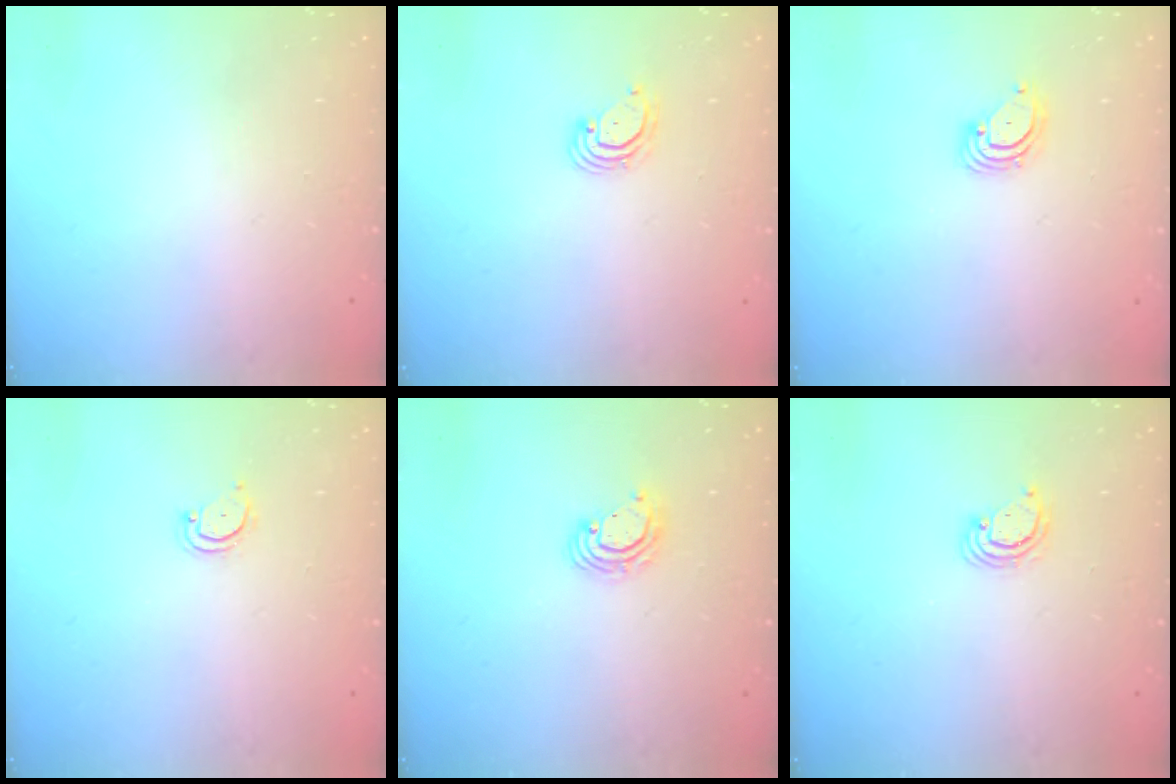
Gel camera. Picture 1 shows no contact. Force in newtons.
{"total": 2.8, "press": 2.8, "slide": 0.2}
{"total": 3.3, "press": 3.3, "slide": 0.3}
{"total": 2.8, "press": 2.8, "slide": 0.3}
{"total": 4.6, "press": 4.6, "slide": 0.2}
{"total": 3.1, "press": 3.1, "slide": 0.3}